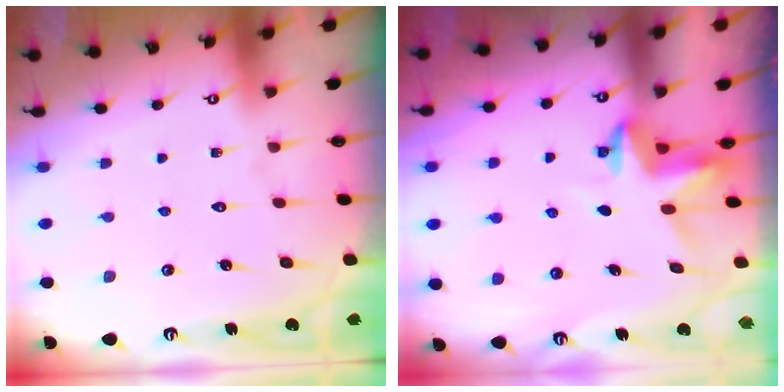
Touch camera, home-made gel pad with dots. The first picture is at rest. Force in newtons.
{"total": 3.7, "press": 3.7, "slide": 0.4}